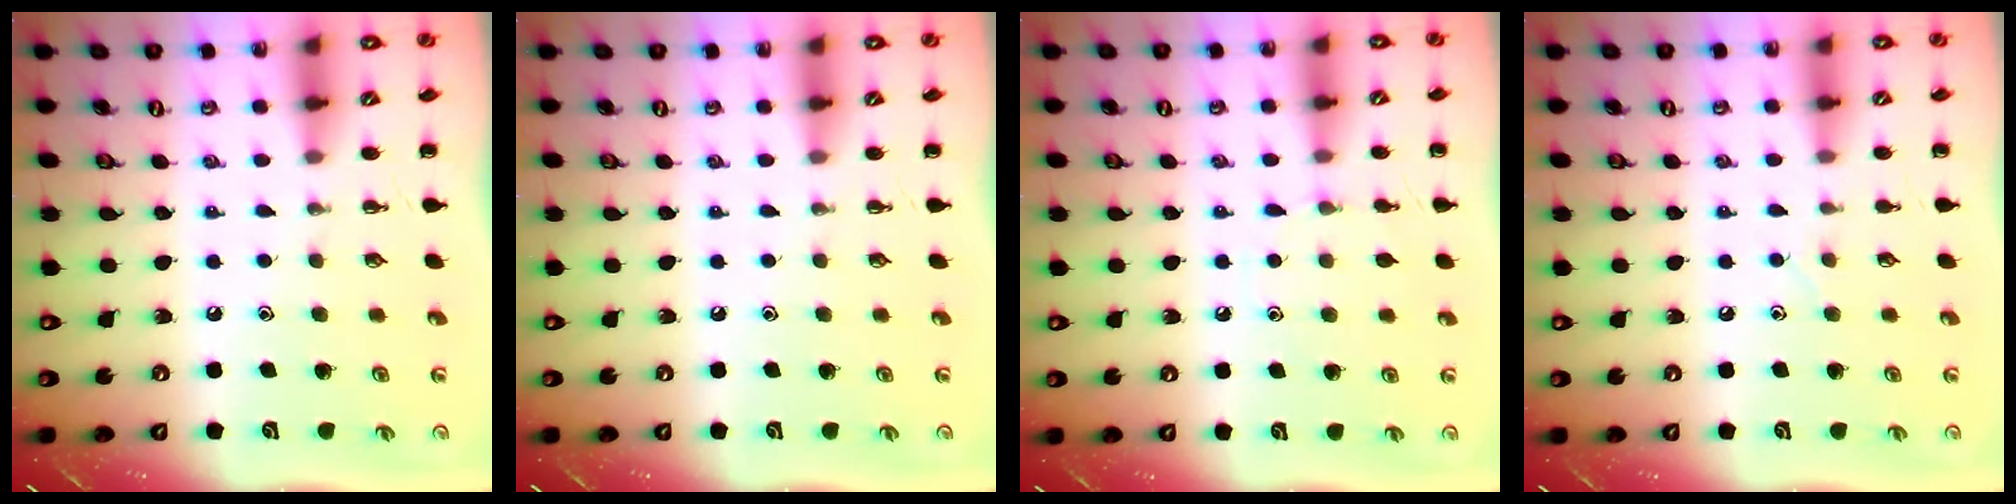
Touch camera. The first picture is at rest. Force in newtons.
{"total": 0.0}
{"total": 5.2, "press": 4.9, "slide": 1.7}
{"total": 3.6, "press": 3.4, "slide": 1.0}